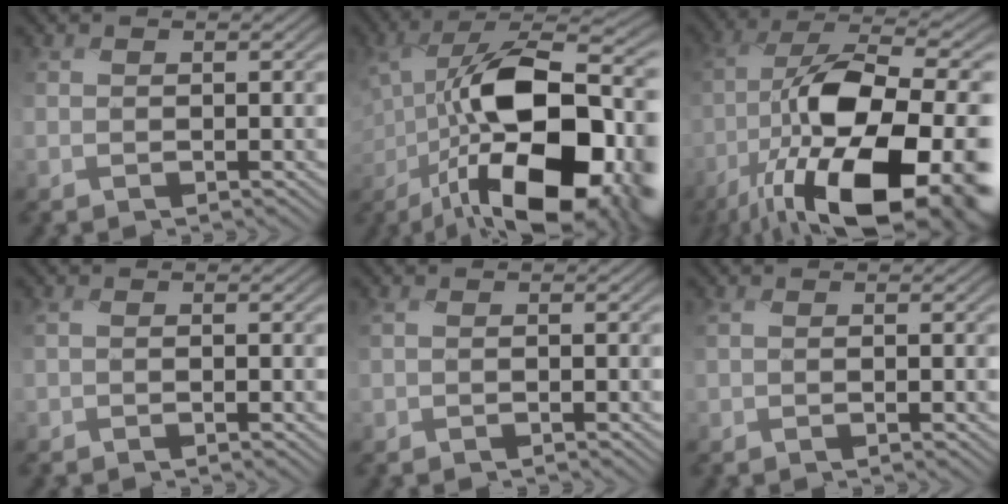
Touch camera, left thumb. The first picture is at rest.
{"total": 20.8, "force": [-3.5, 10.6, 17.5], "torque": [-0.318, -0.020, -0.046]}
{"total": 21.0, "force": [-9.0, 7.9, 17.2], "torque": [-0.300, -0.018, -0.142]}
{"total": 1.5, "force": [-0.2, 0.6, 1.4], "torque": [-0.035, -0.004, -0.005]}
{"total": 1.0, "force": [0.0, 0.2, 1.0], "torque": [-0.023, 0.002, -0.001]}
{"total": 1.4, "force": [0.1, 0.2, 1.4], "torque": [-0.032, 0.001, -0.001]}